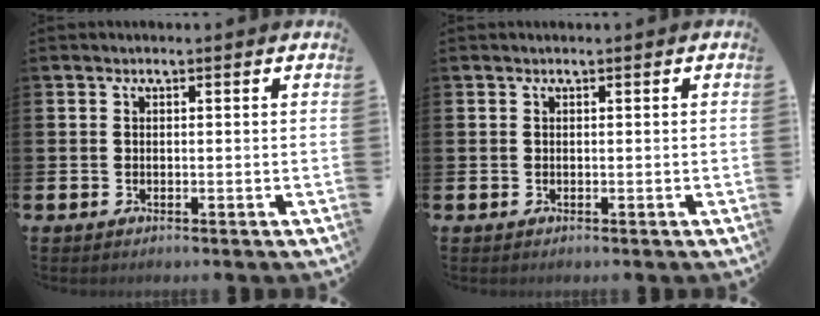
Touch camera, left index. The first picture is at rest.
{"total": 0.0}